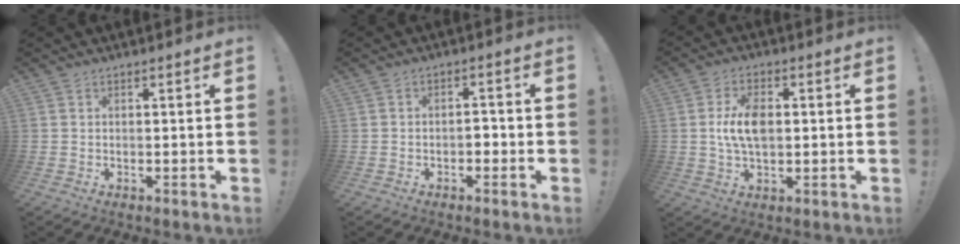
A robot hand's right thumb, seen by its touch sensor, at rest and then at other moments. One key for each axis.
{"total": 3.0, "fx": -1.6, "fy": 1.9, "fz": 1.6, "tx": -0.027, "ty": 0.008, "tz": -0.030}
{"total": 8.8, "fx": 0.5, "fy": 5.1, "fz": 7.1, "tx": -0.132, "ty": 0.003, "tz": 0.006}